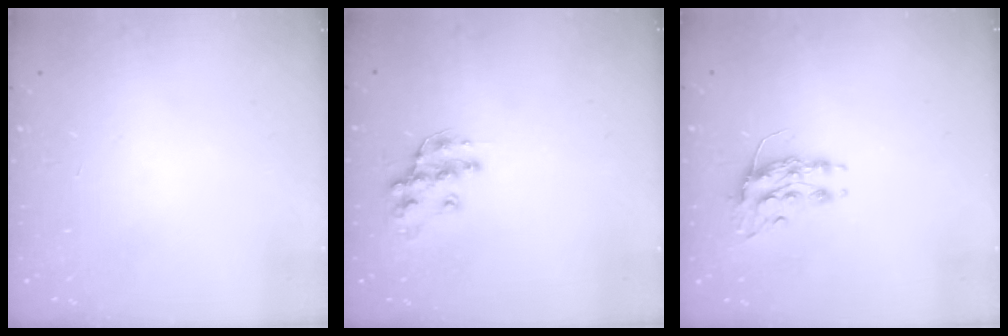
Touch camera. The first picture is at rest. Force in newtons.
{"total": 10.7, "press": 10.7, "slide": 0.6}
{"total": 8.1, "press": 8.1, "slide": 0.7}